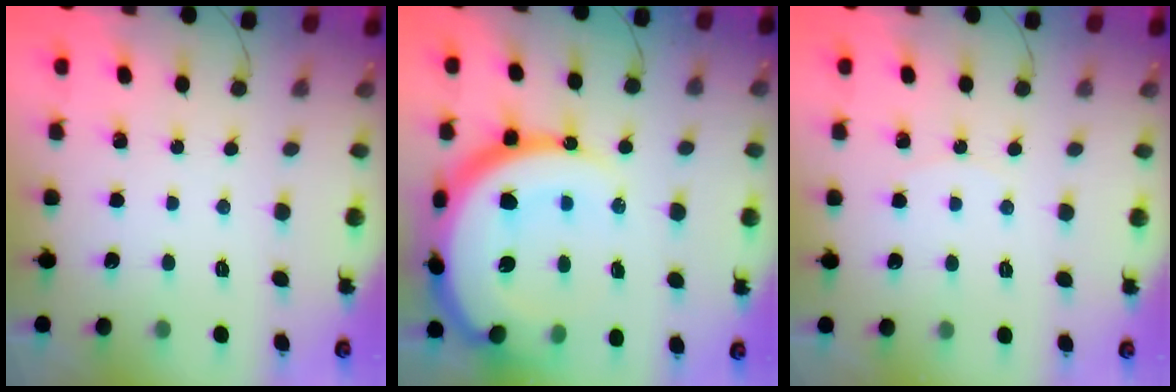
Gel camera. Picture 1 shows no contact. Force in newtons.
{"total": 28.4, "press": 28.2, "slide": 2.8}
{"total": 3.9, "press": 3.1, "slide": 2.4}